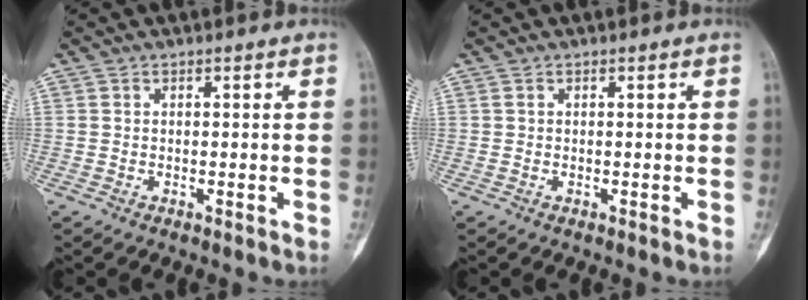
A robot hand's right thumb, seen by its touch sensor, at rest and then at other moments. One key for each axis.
{"total": 0.0}